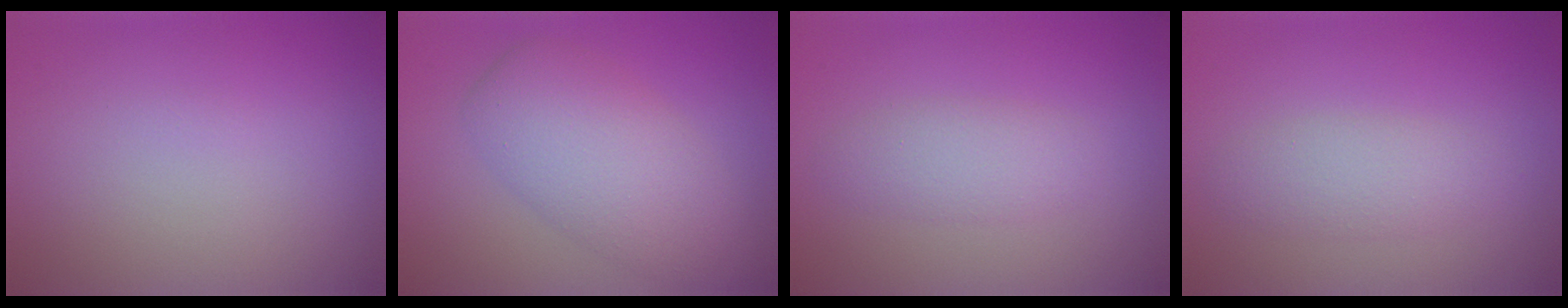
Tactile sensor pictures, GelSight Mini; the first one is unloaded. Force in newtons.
{"total": 6.2, "press": 6.2, "slide": 0.3}
{"total": 2.4, "press": 2.4, "slide": 0.0}
{"total": 2.6, "press": 2.6, "slide": 0.0}